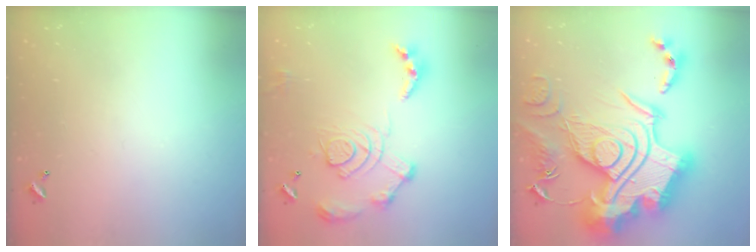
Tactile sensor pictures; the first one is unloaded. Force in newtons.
{"total": 15.6, "press": 15.5, "slide": 1.6}
{"total": 0.7, "press": 0.7, "slide": 0.1}